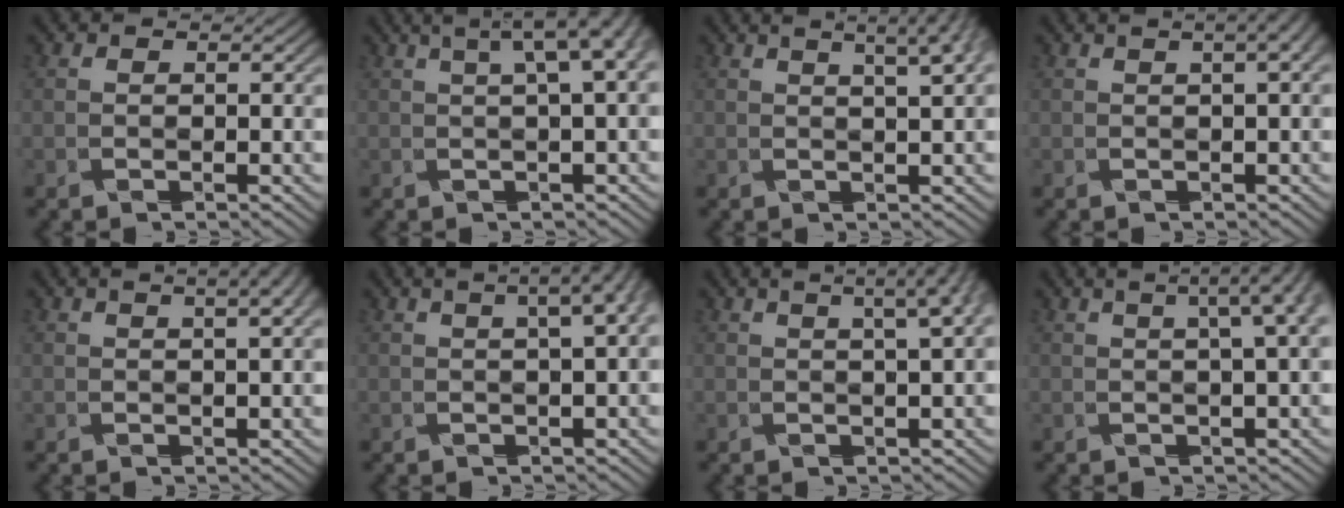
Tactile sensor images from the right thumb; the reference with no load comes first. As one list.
[{"total": 6.8, "force": [2.1, 1.2, 6.4], "torque": [-0.114, 0.010, 0.040]}, {"total": 5.3, "force": [2.8, 1.1, 4.3], "torque": [-0.064, 0.017, 0.042]}, {"total": 3.5, "force": [0.9, 1.2, 3.2], "torque": [-0.059, 0.000, 0.026]}, {"total": 3.5, "force": [1.3, 1.0, 3.1], "torque": [-0.058, 0.006, 0.029]}, {"total": 5.3, "force": [1.2, 1.3, 5.0], "torque": [-0.083, 0.001, 0.026]}, {"total": 5.4, "force": [1.9, 1.0, 4.9], "torque": [-0.074, 0.014, 0.030]}, {"total": 5.9, "force": [1.5, 1.0, 5.7], "torque": [-0.087, 0.010, 0.026]}]